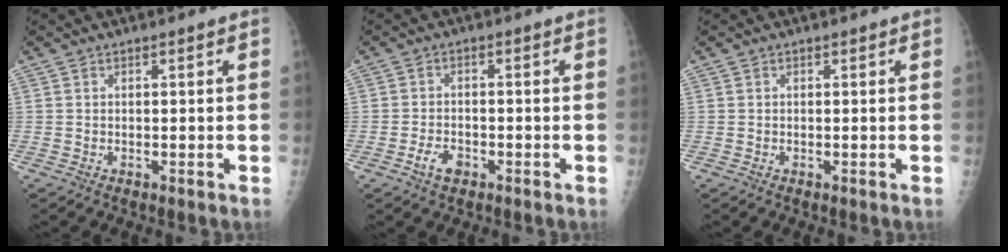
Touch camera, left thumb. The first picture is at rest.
{"total": 3.4, "force": [-1.8, 2.1, 2.0], "torque": [-0.031, 0.010, -0.030]}
{"total": 0.0}